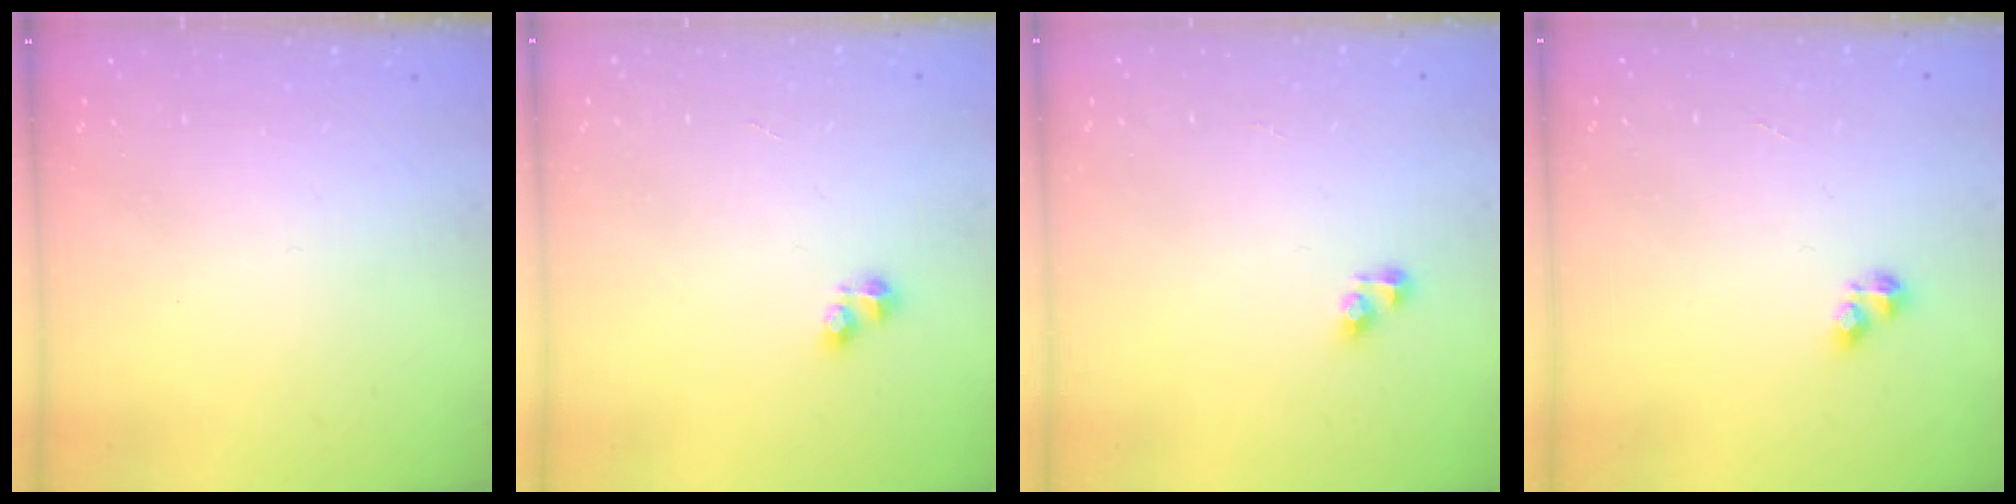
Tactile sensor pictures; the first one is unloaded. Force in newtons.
{"total": 2.4, "press": 2.4, "slide": 0.3}
{"total": 3.6, "press": 3.6, "slide": 0.6}
{"total": 3.0, "press": 2.9, "slide": 0.5}